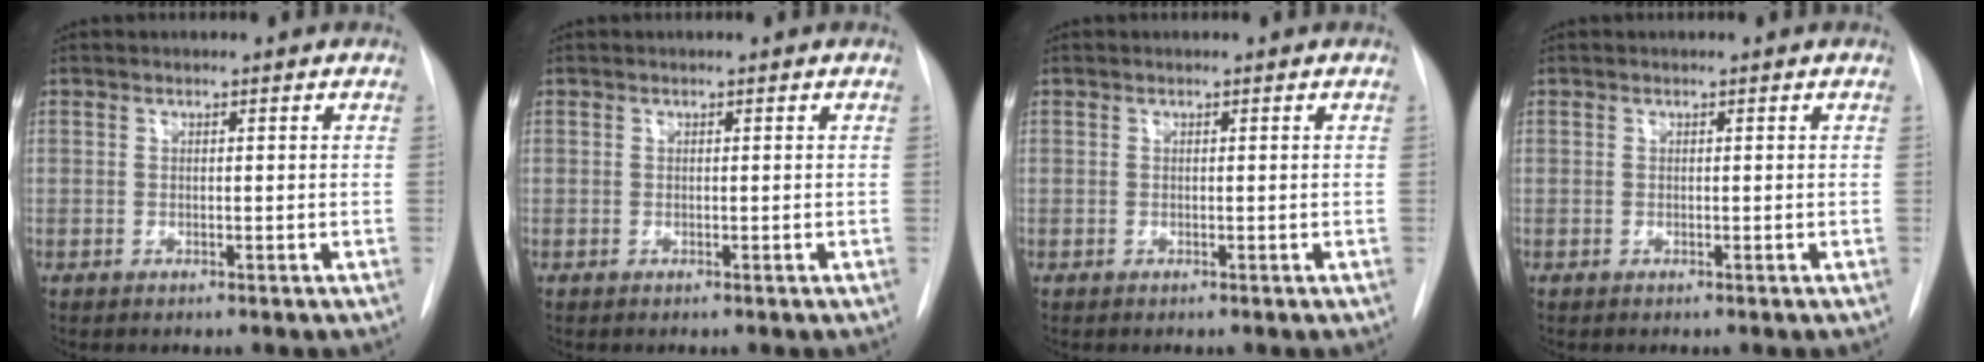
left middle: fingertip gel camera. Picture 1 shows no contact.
{"total": 0.0}
{"total": 0.0}
{"total": 0.0}